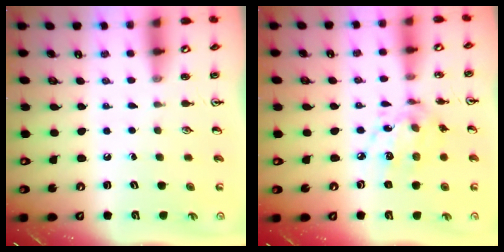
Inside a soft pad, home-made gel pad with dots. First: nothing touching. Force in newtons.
{"total": 10.7, "press": 10.6, "slide": 0.8}